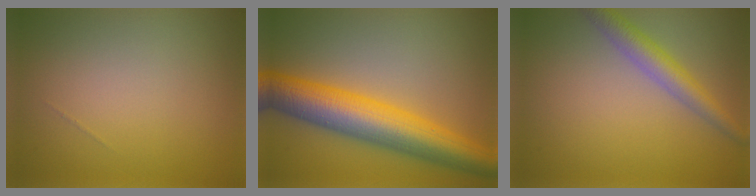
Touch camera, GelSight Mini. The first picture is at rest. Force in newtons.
{"total": 9.4, "press": 9.4, "slide": 0.0}
{"total": 3.5, "press": 3.5, "slide": 0.1}